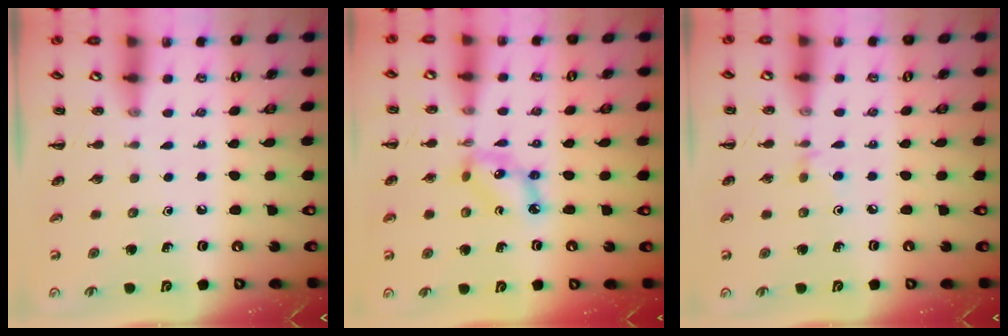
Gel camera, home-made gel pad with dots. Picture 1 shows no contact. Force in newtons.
{"total": 6.7, "press": 6.5, "slide": 1.6}
{"total": 2.6, "press": 2.5, "slide": 0.9}